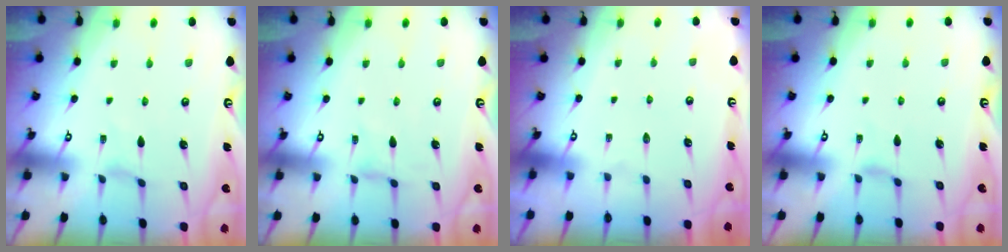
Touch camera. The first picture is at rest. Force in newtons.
{"total": 0.0}
{"total": 0.0}
{"total": 1.1, "press": 1.1, "slide": 0.2}